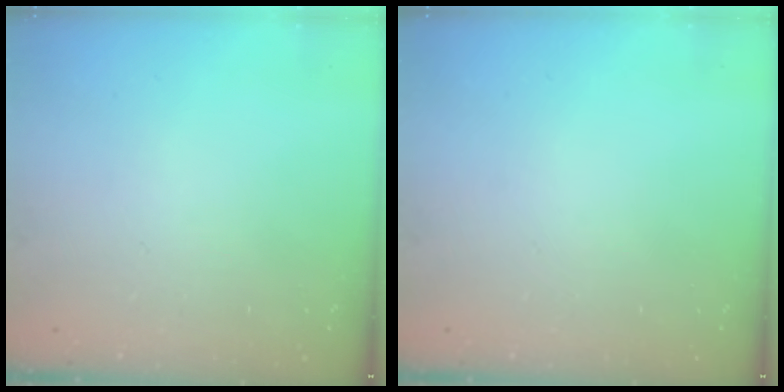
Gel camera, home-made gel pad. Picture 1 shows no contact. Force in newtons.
{"total": 0.0}